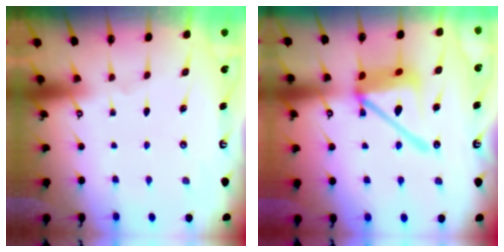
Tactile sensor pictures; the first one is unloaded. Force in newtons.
{"total": 16.5, "press": 16.4, "slide": 1.9}